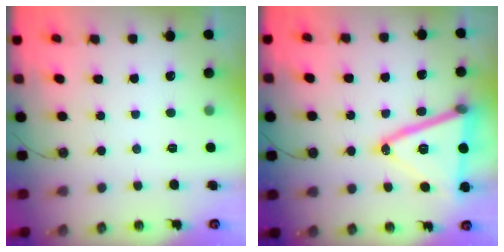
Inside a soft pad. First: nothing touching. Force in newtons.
{"total": 19.7, "press": 19.3, "slide": 4.0}